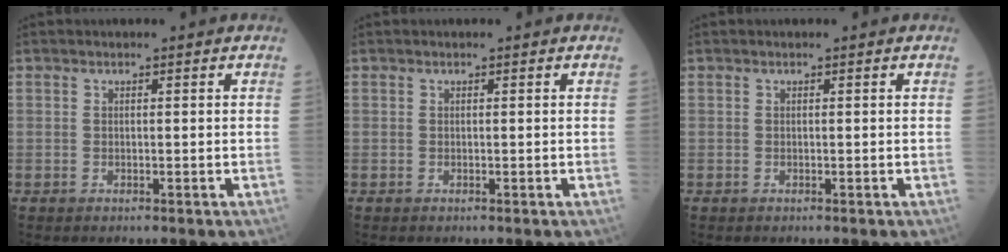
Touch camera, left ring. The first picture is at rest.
{"total": 0.0}
{"total": 0.0}